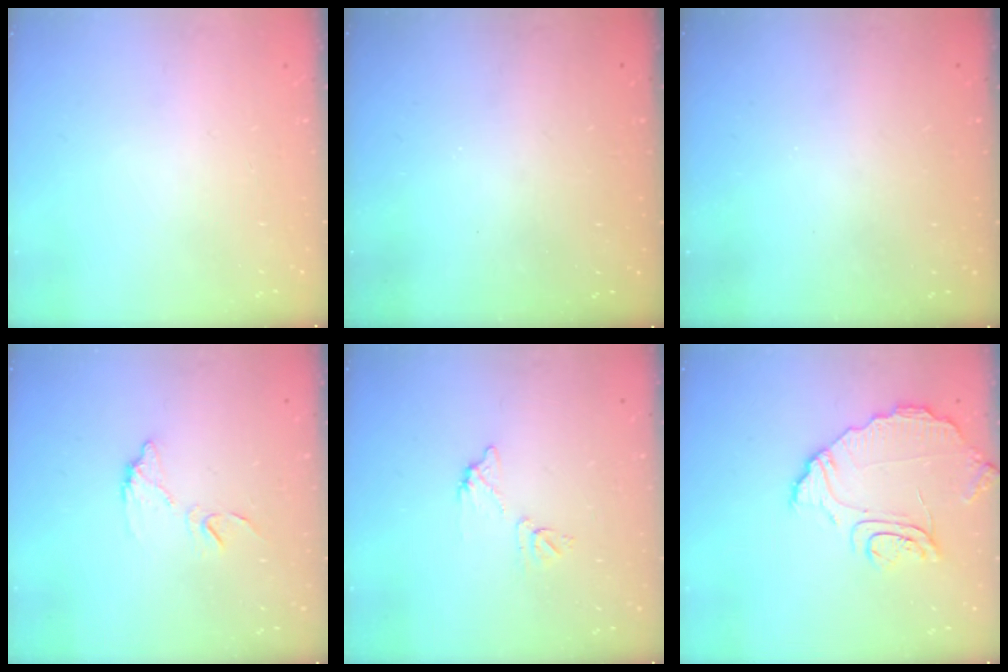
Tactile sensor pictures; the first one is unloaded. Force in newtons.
{"total": 3.3, "press": 3.3, "slide": 0.1}
{"total": 3.1, "press": 3.1, "slide": 0.1}
{"total": 7.6, "press": 7.6, "slide": 0.1}
{"total": 6.6, "press": 6.6, "slide": 0.4}
{"total": 9.4, "press": 9.3, "slide": 1.0}